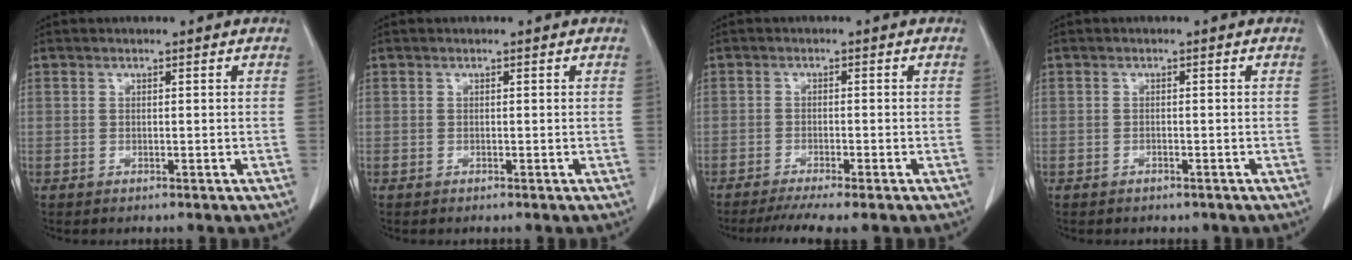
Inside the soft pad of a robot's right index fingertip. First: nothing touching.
{"total": 0.0}
{"total": 6.5, "force": [-5.2, 0.1, 3.9], "torque": [-0.053, -0.012, -0.080]}
{"total": 1.1, "force": [-0.8, 0.7, 0.2], "torque": [-0.004, 0.001, -0.008]}